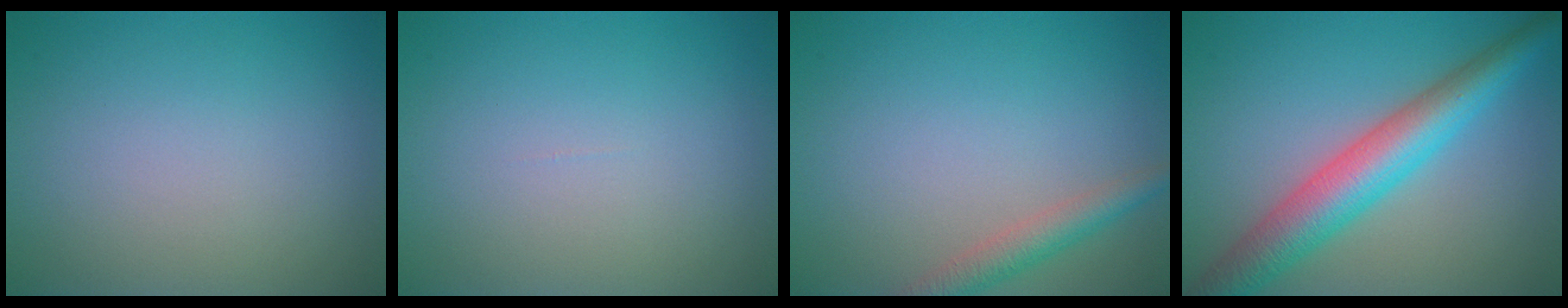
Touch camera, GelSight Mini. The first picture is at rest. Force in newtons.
{"total": 0.0}
{"total": 2.6, "press": 2.6, "slide": 0.1}
{"total": 7.0, "press": 7.0, "slide": 0.0}